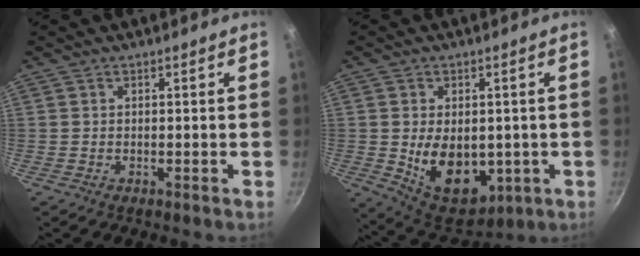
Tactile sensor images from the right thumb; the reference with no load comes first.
{"total": 14.0, "force": [-1.4, 9.3, 10.4], "torque": [-0.127, -0.019, 0.003]}